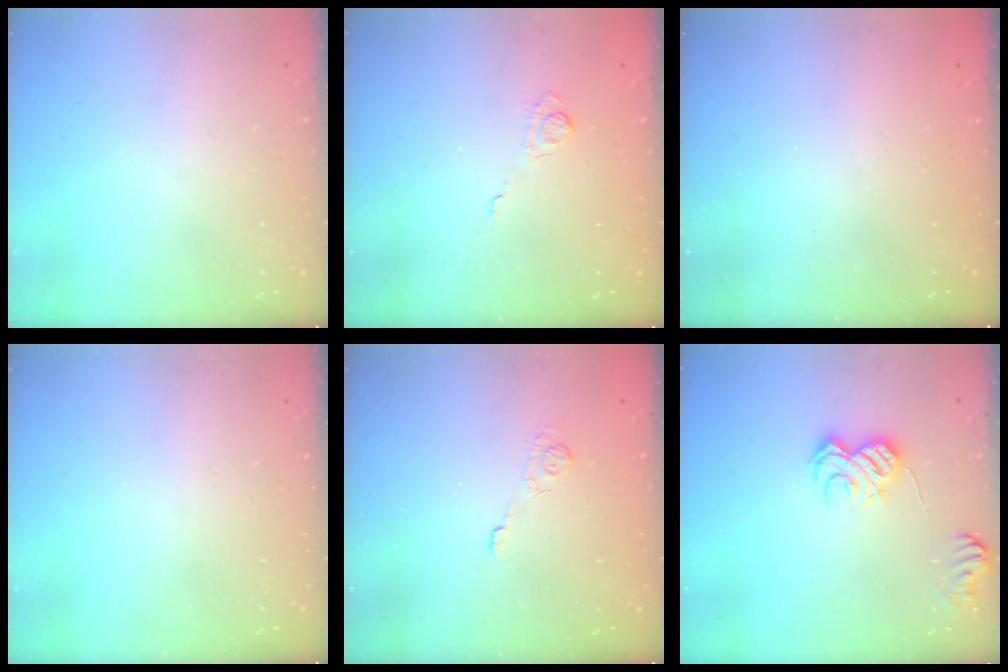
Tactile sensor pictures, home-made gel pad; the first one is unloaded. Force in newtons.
{"total": 3.1, "press": 2.8, "slide": 1.5}
{"total": 2.4, "press": 2.3, "slide": 0.8}
{"total": 0.0}
{"total": 2.2, "press": 1.8, "slide": 1.3}
{"total": 8.2, "press": 8.2, "slide": 0.8}